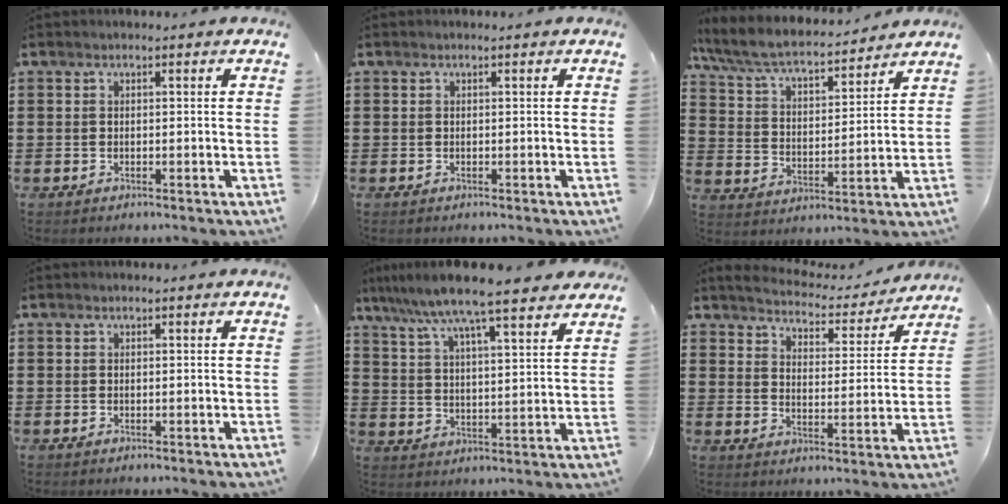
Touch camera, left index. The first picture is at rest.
{"total": 0.0}
{"total": 6.8, "force": [6.1, 1.1, 2.8], "torque": [-0.080, -0.034, 0.102]}
{"total": 0.0}
{"total": 8.6, "force": [7.5, 0.1, 4.2], "torque": [-0.110, -0.037, 0.126]}
{"total": 4.0, "force": [3.9, 0.3, 0.0], "torque": [-0.027, -0.029, 0.063]}